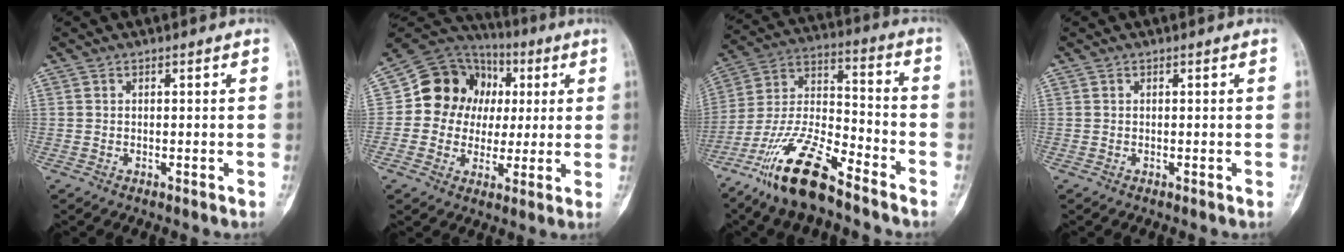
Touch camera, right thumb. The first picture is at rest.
{"total": 15.4, "force": [1.9, 13.5, 7.2], "torque": [-0.077, 0.026, 0.031]}
{"total": 16.3, "force": [-11.6, 4.7, 10.6], "torque": [-0.202, 0.069, -0.218]}
{"total": 0.0}